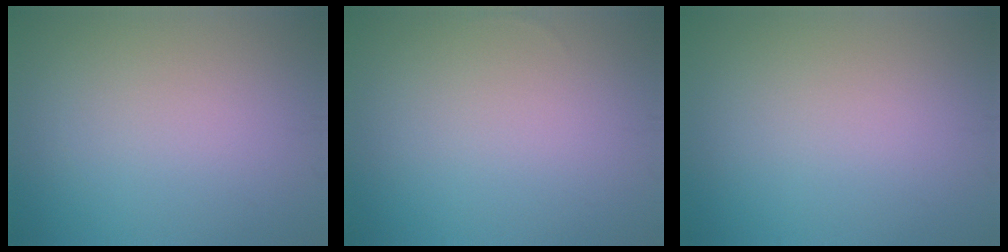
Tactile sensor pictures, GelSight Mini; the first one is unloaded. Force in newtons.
{"total": 0.0}
{"total": 0.0}